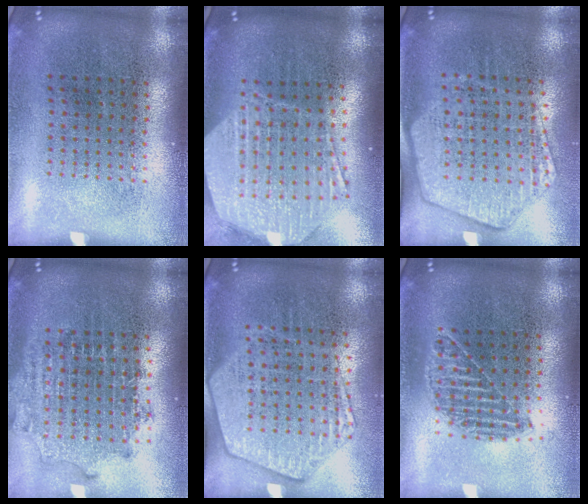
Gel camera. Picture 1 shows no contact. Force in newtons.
{"total": 2.9, "press": 2.3, "slide": 1.8}
{"total": 1.8, "press": 1.5, "slide": 0.9}
{"total": 1.8, "press": 1.5, "slide": 1.1}
{"total": 1.9, "press": 1.7, "slide": 0.9}
{"total": 1.2, "press": 1.1, "slide": 0.5}